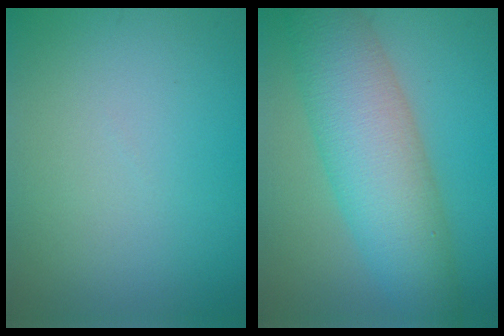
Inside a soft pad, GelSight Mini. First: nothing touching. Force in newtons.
{"total": 8.7, "press": 8.6, "slide": 0.3}